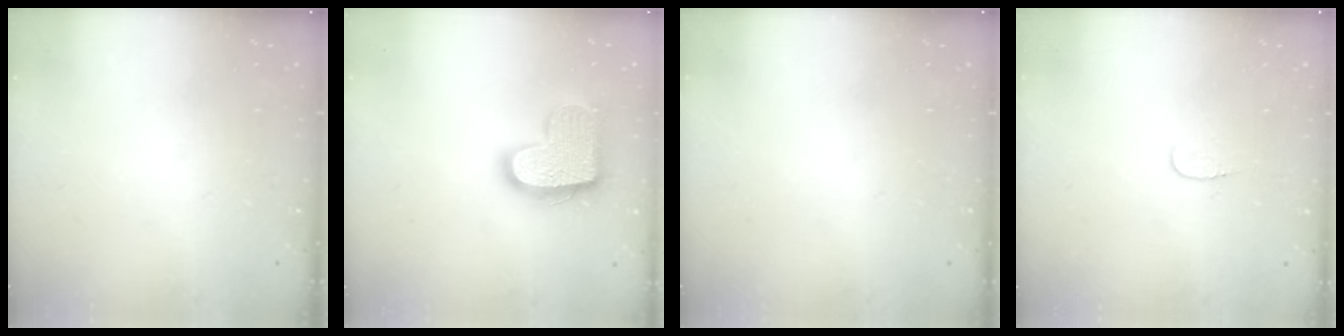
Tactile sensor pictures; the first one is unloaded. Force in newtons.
{"total": 15.6, "press": 15.6, "slide": 0.8}
{"total": 0.0}
{"total": 3.7, "press": 3.7, "slide": 0.3}